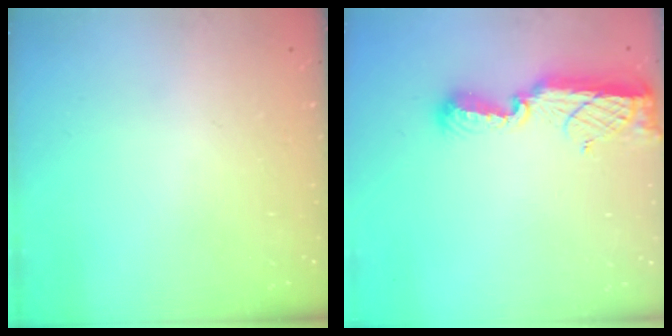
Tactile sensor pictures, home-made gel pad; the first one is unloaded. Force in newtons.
{"total": 9.9, "press": 9.9, "slide": 0.8}